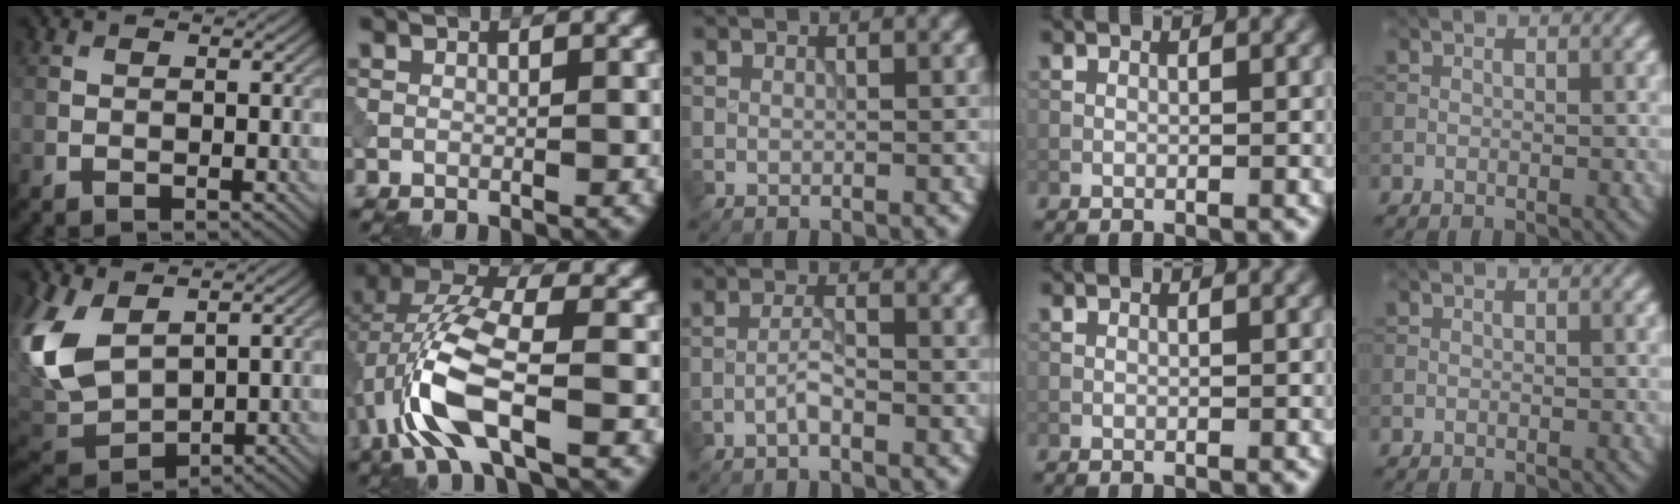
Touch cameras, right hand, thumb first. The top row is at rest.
{"thumb": {"total": 10.1, "force": [2.6, 6.3, 7.5], "torque": [-0.220, 0.001, 0.048]}, "index": {"total": 9.1, "force": [-2.6, 3.5, 8.0], "torque": [-0.183, 0.012, -0.060]}, "middle": {"total": 1.6, "force": [-0.9, 0.3, 1.3], "torque": [-0.024, 0.007, -0.022]}}